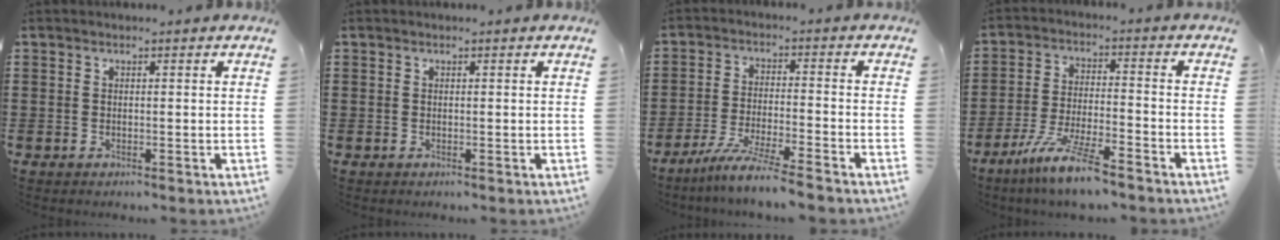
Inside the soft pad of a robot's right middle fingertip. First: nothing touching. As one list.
[{"total": 0.0}, {"total": 6.7, "force": [-5.9, -0.6, 3.1], "torque": [-0.065, -0.020, -0.113]}, {"total": 9.1, "force": [-7.1, 0.5, 5.6], "torque": [-0.125, -0.010, -0.140]}]